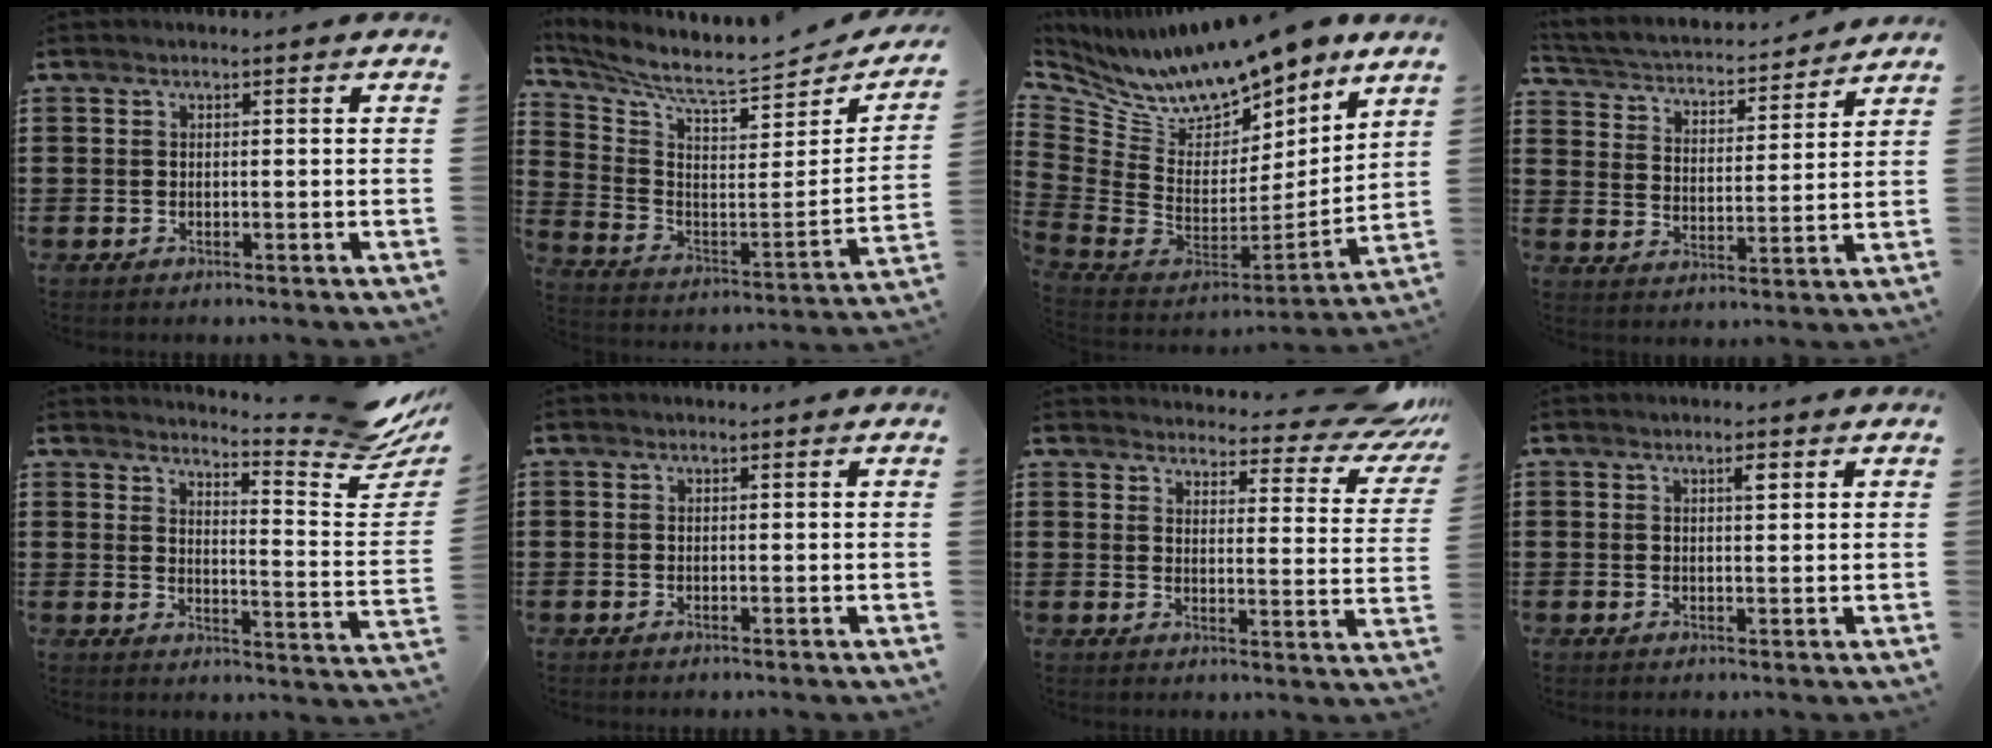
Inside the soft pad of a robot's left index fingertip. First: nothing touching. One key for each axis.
{"total": 5.8, "fx": 5.3, "fy": 0.0, "fz": 2.4, "tx": -0.078, "ty": -0.064, "tz": 0.082}
{"total": 10.7, "fx": 9.7, "fy": 2.6, "fz": 3.6, "tx": -0.113, "ty": -0.079, "tz": 0.170}
{"total": 2.9, "fx": 2.8, "fy": 0.4, "fz": 0.4, "tx": -0.030, "ty": -0.027, "tz": 0.038}
{"total": 7.3, "fx": 6.2, "fy": 0.4, "fz": 4.0, "tx": -0.061, "ty": -0.061, "tz": 0.098}
{"total": 0.0}
{"total": 5.3, "fx": 5.0, "fy": 0.8, "fz": 1.8, "tx": -0.028, "ty": -0.047, "tz": 0.079}
{"total": 1.8, "fx": 0.8, "fy": 0.5, "fz": 1.5, "tx": -0.022, "ty": 0.000, "tz": 0.010}